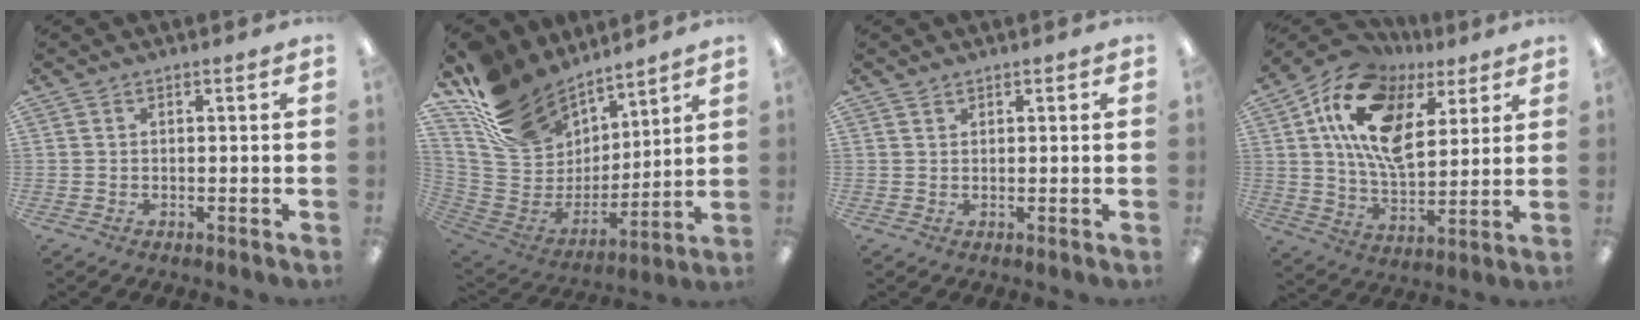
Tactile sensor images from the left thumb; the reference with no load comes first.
{"total": 20.7, "force": [15.2, 11.8, 7.6], "torque": [-0.167, -0.091, 0.293]}
{"total": 1.0, "force": [0.8, 0.5, 0.1], "torque": [-0.002, 0.000, 0.016]}
{"total": 17.3, "force": [8.4, 9.9, 11.4], "torque": [-0.219, -0.029, 0.151]}